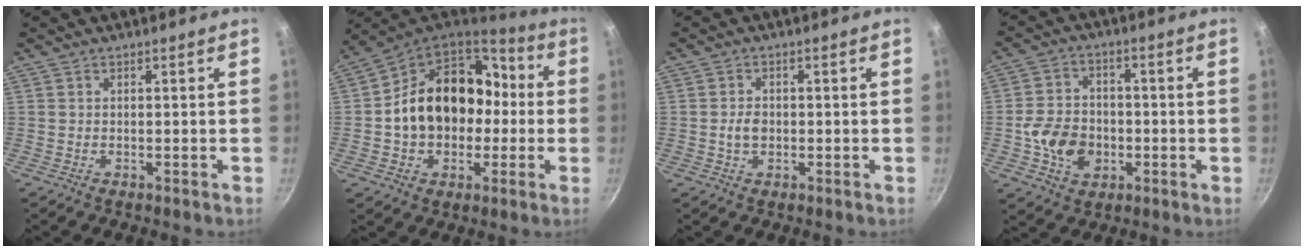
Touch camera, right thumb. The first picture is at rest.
{"total": 21.3, "force": [-0.3, 16.6, 13.3], "torque": [-0.191, 0.056, -0.003]}
{"total": 3.0, "force": [-0.3, 2.2, 2.0], "torque": [-0.029, 0.007, -0.007]}
{"total": 10.4, "force": [-2.2, 8.1, 6.1], "torque": [-0.088, 0.020, -0.043]}